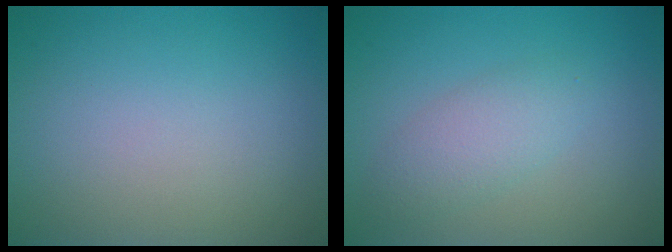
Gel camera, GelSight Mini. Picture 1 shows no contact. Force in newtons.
{"total": 2.7, "press": 2.7, "slide": 0.0}